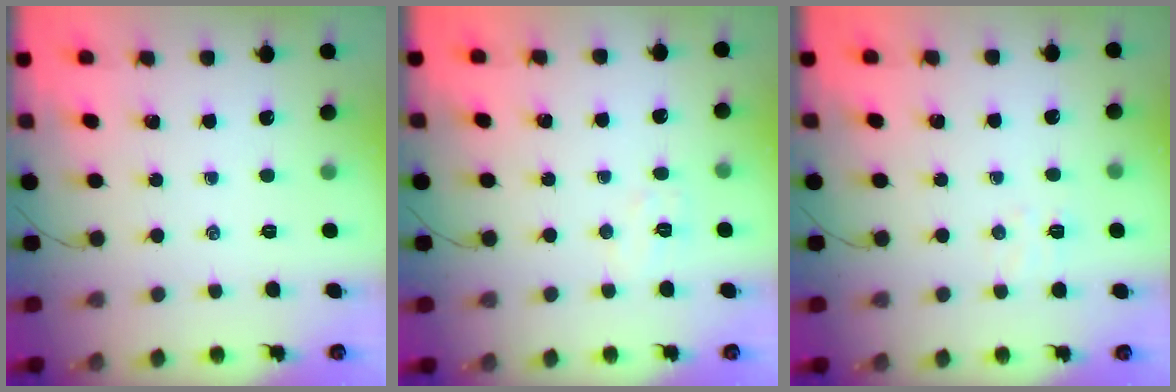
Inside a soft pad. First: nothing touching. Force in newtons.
{"total": 5.1, "press": 5.0, "slide": 1.1}
{"total": 3.7, "press": 3.6, "slide": 0.9}